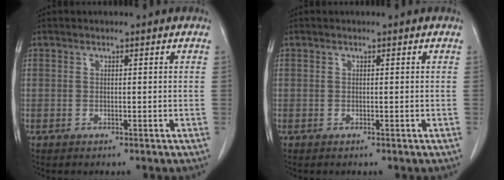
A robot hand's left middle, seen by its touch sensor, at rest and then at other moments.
{"total": 0.0}